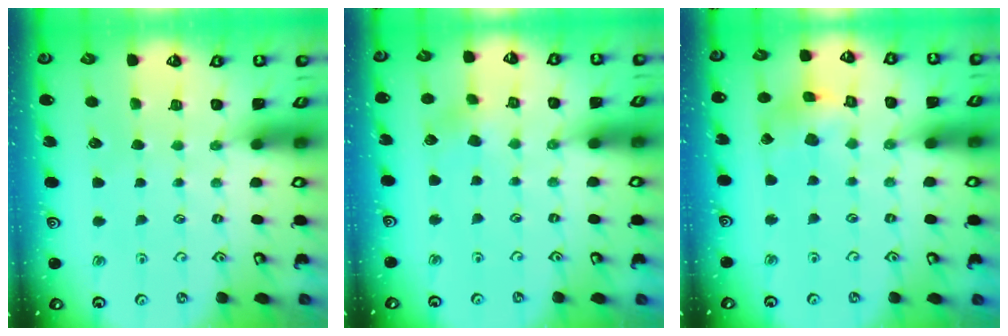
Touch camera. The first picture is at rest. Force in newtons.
{"total": 2.5, "press": 2.5, "slide": 0.3}
{"total": 6.1, "press": 6.0, "slide": 0.5}